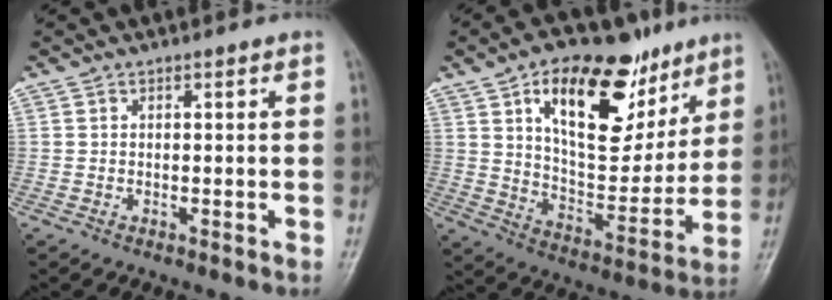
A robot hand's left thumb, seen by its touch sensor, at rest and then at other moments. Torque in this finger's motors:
{"motor_torque": [0.25, 0.62, 1.31, -1.47, 0.21]}